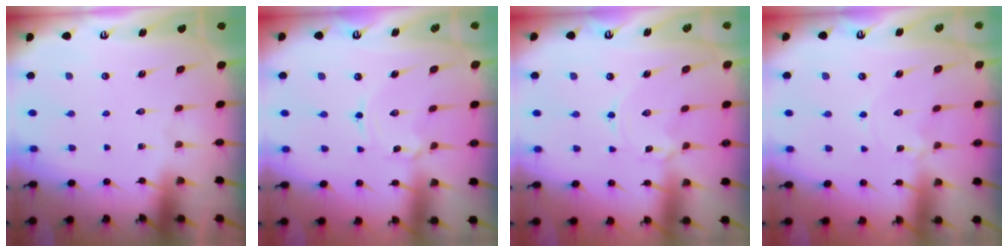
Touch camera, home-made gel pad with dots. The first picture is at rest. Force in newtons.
{"total": 1.8, "press": 1.8, "slide": 0.3}
{"total": 1.4, "press": 1.4, "slide": 0.1}
{"total": 0.0}